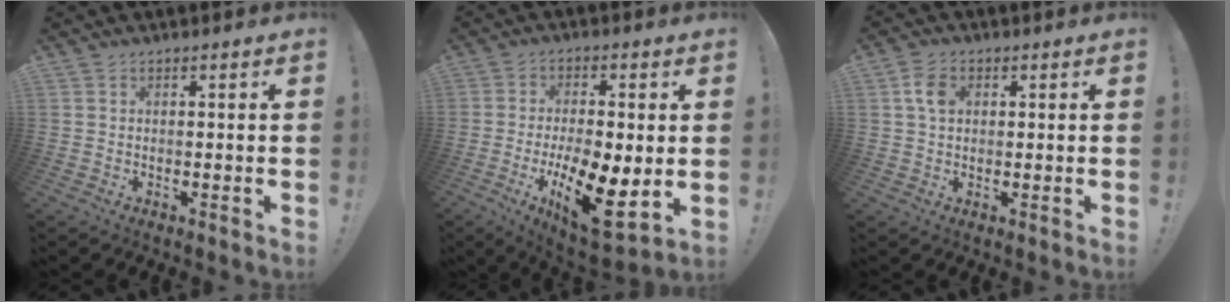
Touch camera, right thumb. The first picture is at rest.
{"total": 15.6, "force": [-4.5, 6.6, 13.5], "torque": [-0.217, 0.014, -0.063]}
{"total": 5.1, "force": [1.2, 3.6, 3.3], "torque": [-0.054, 0.007, 0.023]}